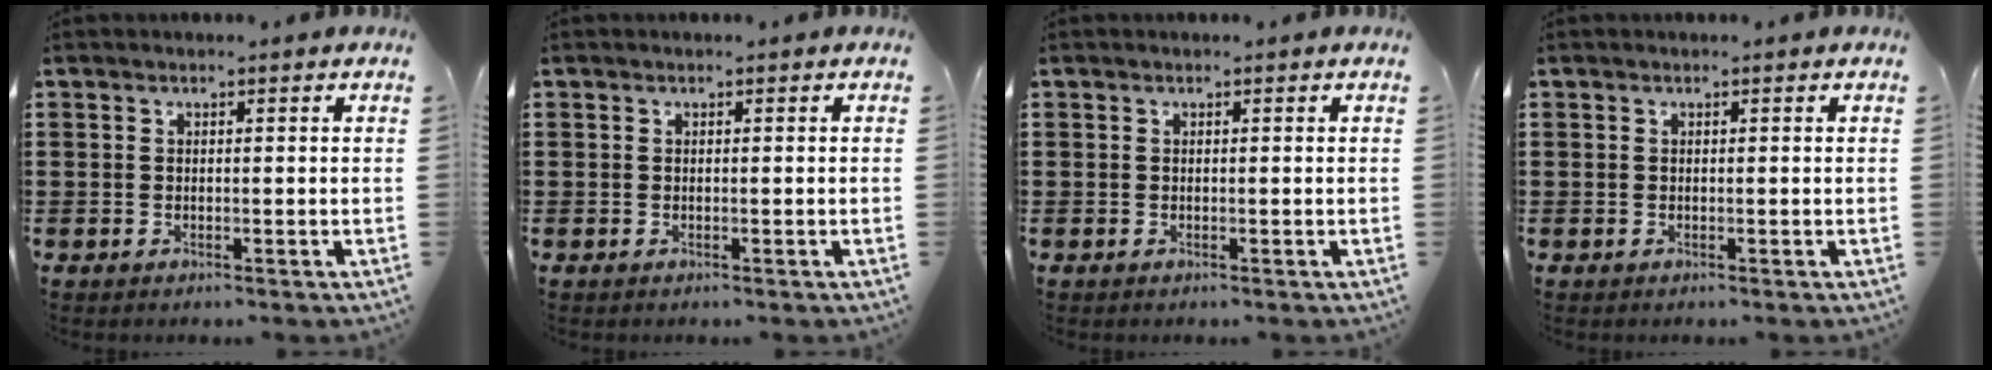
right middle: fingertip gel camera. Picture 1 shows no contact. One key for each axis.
{"total": 0.0}
{"total": 0.0}
{"total": 0.0}